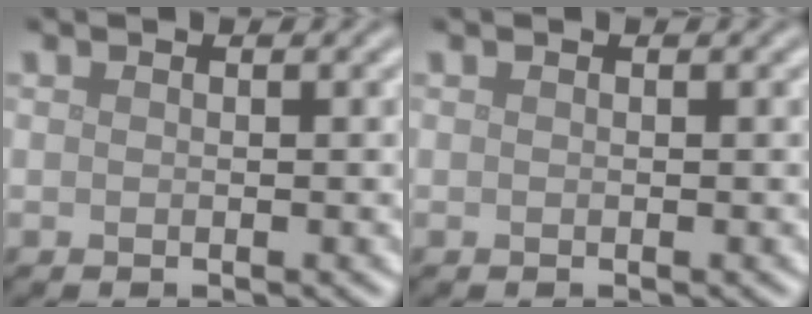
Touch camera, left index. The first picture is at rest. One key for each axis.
{"total": 0.0}